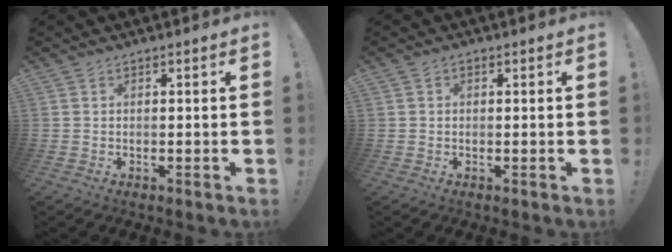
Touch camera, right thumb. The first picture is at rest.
{"total": 0.9, "force": [-0.2, 0.7, 0.5], "torque": [-0.007, 0.003, -0.004]}